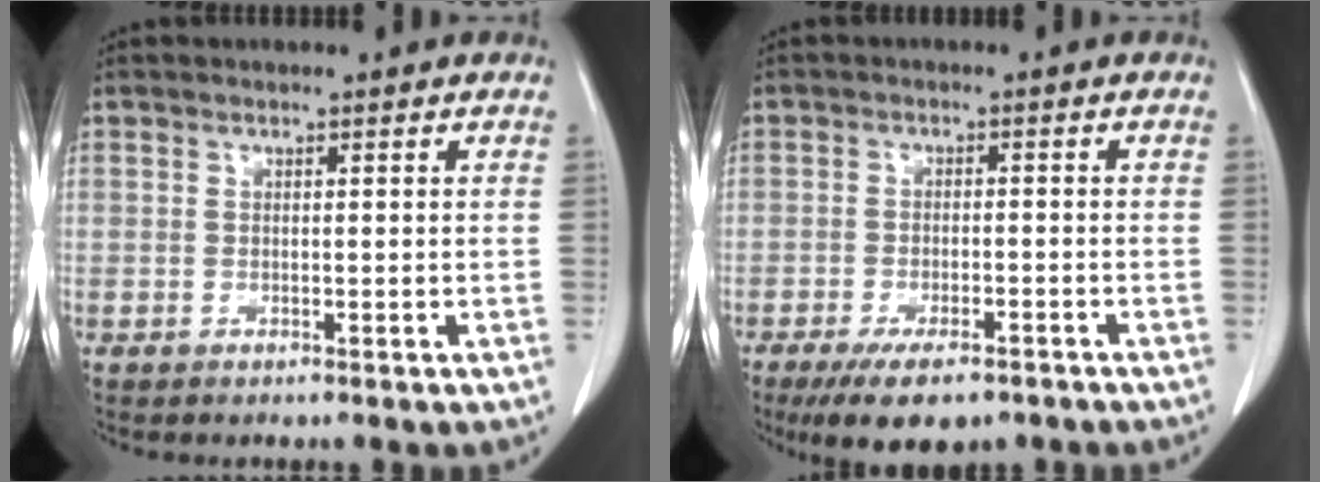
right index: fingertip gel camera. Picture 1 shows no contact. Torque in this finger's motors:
{"motor_torque": [-0.42, -0.41, -0.10, -0.06]}